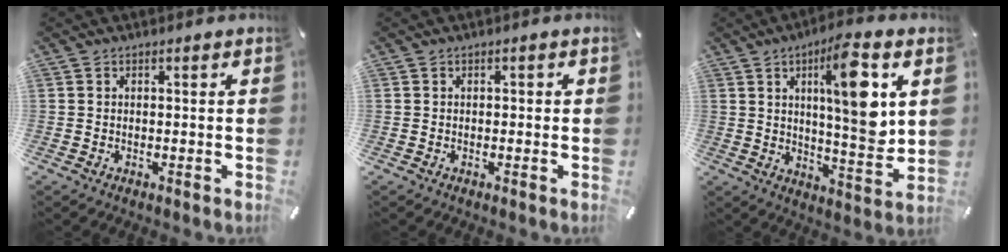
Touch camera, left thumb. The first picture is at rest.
{"total": 0.5, "force": [-0.2, 0.4, 0.2], "torque": [-0.003, 0.002, -0.006]}
{"total": 15.5, "force": [5.4, 3.5, 14.0], "torque": [-0.207, -0.027, 0.078]}